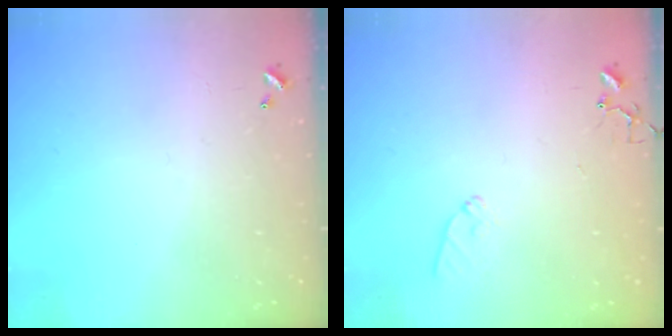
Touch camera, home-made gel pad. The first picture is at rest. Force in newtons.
{"total": 6.4, "press": 6.4, "slide": 0.6}